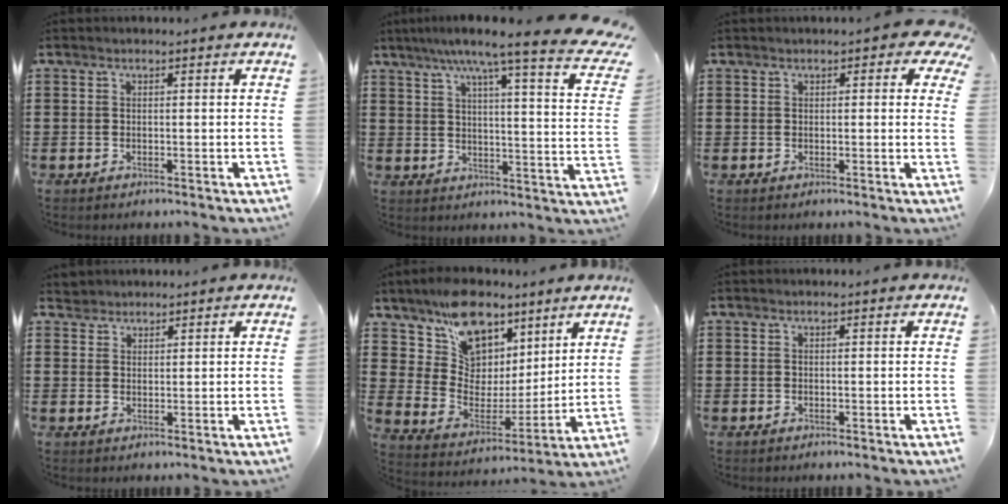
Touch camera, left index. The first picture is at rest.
{"total": 8.7, "force": [6.8, -0.1, 5.3], "torque": [-0.115, -0.038, 0.106]}
{"total": 1.9, "force": [1.0, 0.9, 1.4], "torque": [-0.016, 0.002, 0.013]}
{"total": 1.8, "force": [1.5, 0.9, -0.2], "torque": [-0.002, 0.004, 0.030]}
{"total": 11.5, "force": [9.0, 6.8, 2.5], "torque": [-0.086, -0.062, 0.172]}
{"total": 0.0}